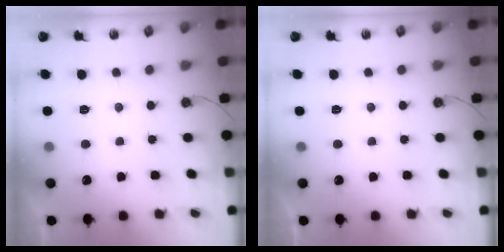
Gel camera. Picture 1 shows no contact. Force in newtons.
{"total": 0.0}